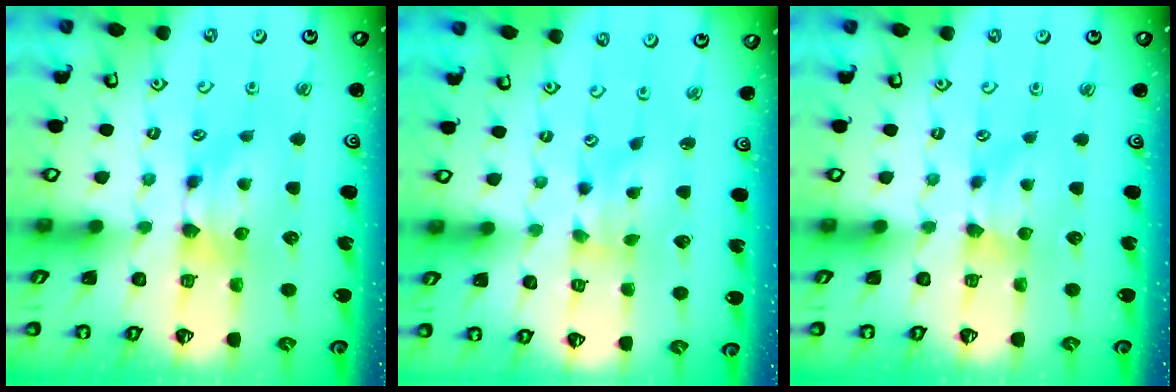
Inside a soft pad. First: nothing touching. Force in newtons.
{"total": 1.2, "press": 0.3, "slide": 1.1}
{"total": 1.0, "press": 0.9, "slide": 0.3}